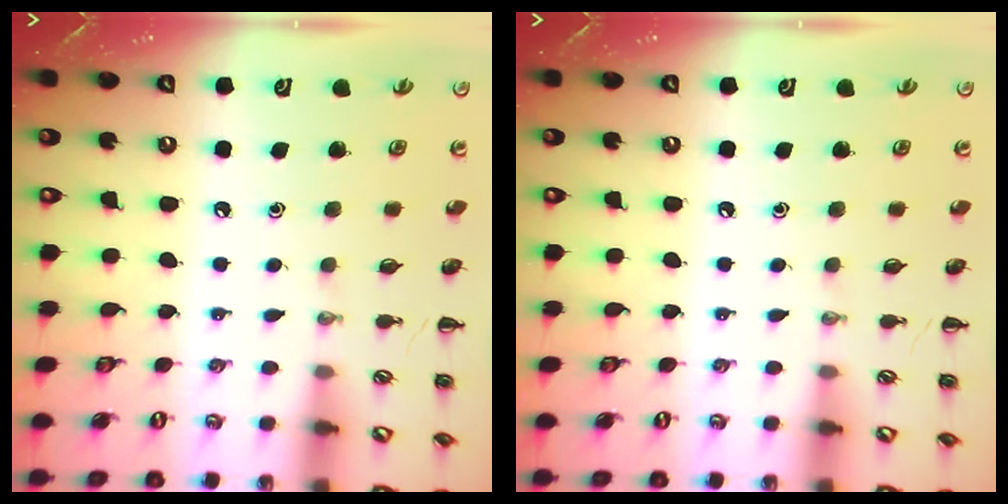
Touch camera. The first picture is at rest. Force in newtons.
{"total": 0.0}